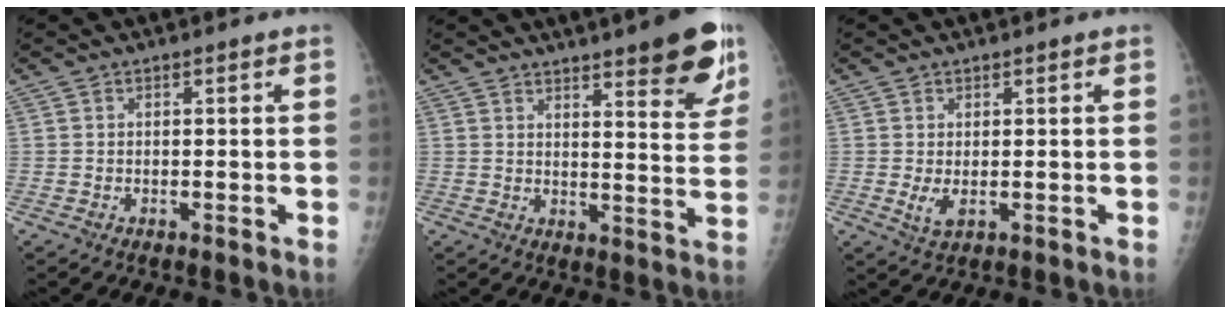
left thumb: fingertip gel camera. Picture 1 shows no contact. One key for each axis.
{"total": 14.6, "fx": 9.5, "fy": 3.4, "fz": 10.6, "tx": -0.106, "ty": -0.049, "tz": 0.124}
{"total": 2.5, "fx": 0.1, "fy": 1.2, "fz": 2.2, "tx": -0.039, "ty": -0.008, "tz": 0.008}